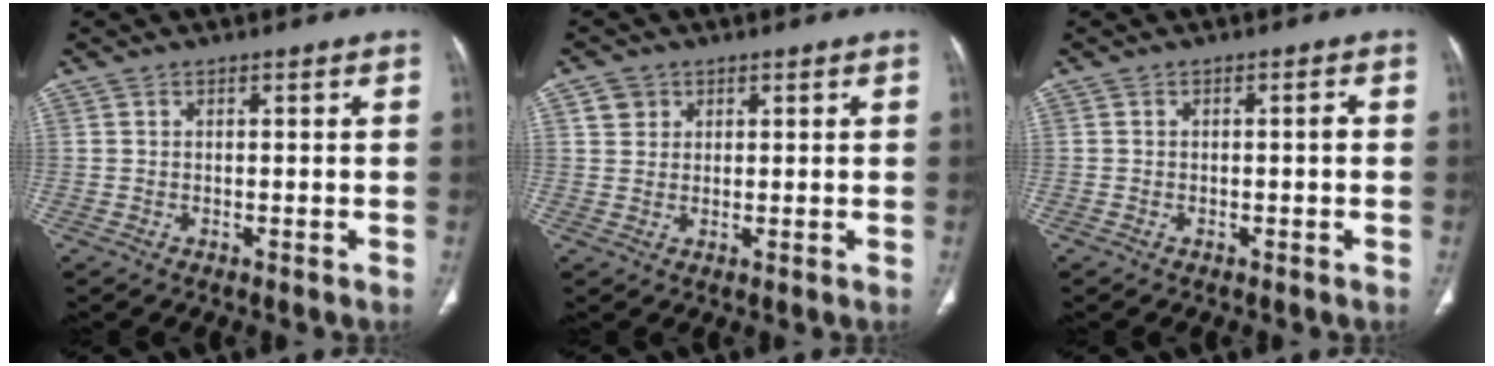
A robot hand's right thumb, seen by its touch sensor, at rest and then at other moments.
{"total": 2.9, "force": [1.2, 2.5, 0.5], "torque": [0.005, -0.006, 0.019]}
{"total": 1.0, "force": [-0.3, 0.3, 0.9], "torque": [-0.014, 0.005, -0.006]}